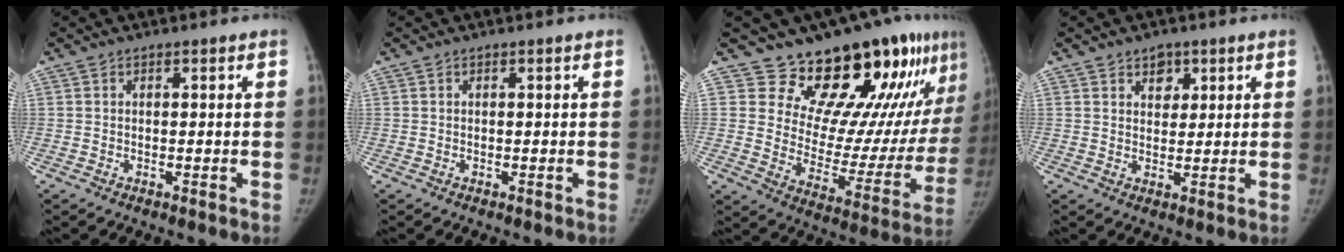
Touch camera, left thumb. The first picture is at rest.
{"total": 0.0}
{"total": 21.0, "force": [15.6, 8.6, 11.2], "torque": [-0.095, -0.113, 0.216]}
{"total": 3.6, "force": [2.0, 2.6, 1.5], "torque": [0.000, -0.012, 0.031]}